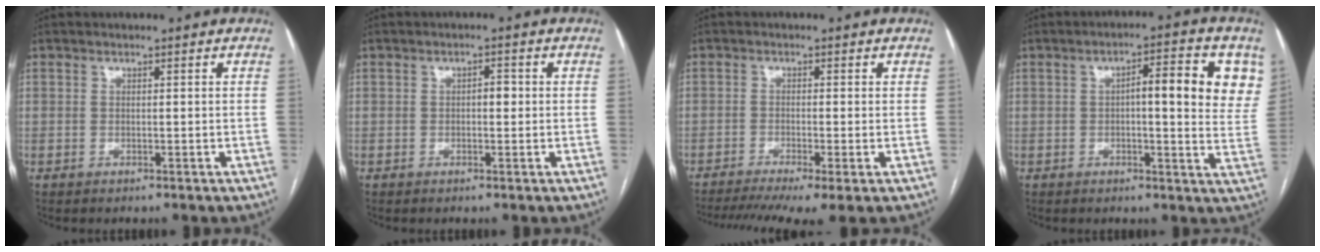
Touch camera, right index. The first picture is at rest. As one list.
[{"total": 1.9, "force": [0.1, 0.9, 1.7], "torque": [-0.021, 0.005, 0.000]}, {"total": 8.7, "force": [-5.7, 1.2, 6.4], "torque": [-0.105, -0.010, -0.094]}, {"total": 11.2, "force": [3.3, 2.6, 10.4], "torque": [-0.124, 0.013, 0.035]}]